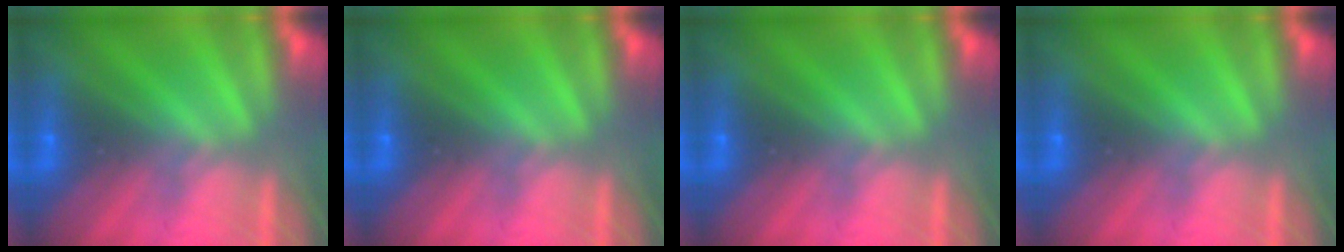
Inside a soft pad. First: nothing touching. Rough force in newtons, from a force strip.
{"total": 0.0}
{"total": 0.0}
{"total": 0.0}